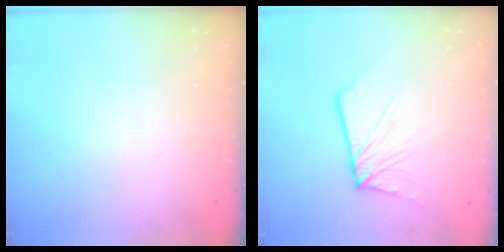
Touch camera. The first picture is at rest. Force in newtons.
{"total": 8.6, "press": 8.5, "slide": 1.0}